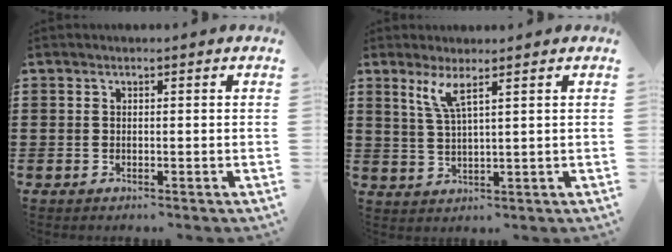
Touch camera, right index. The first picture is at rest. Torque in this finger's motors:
{"motor_torque": [0.11, -0.08, 0.17, 0.07]}